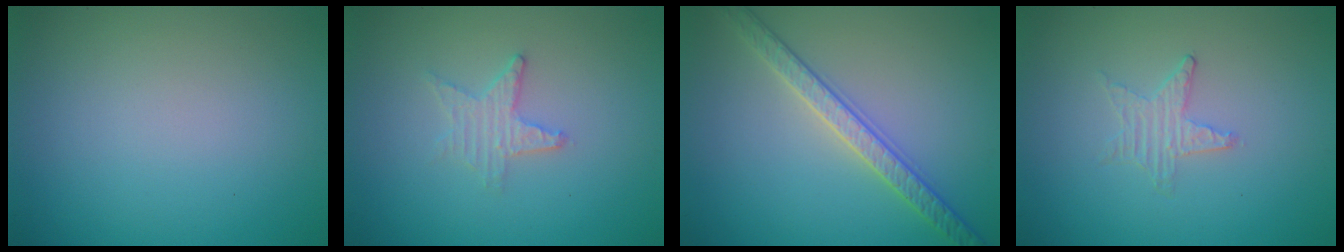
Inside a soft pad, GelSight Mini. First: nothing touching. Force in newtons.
{"total": 2.1, "press": 2.0, "slide": 0.4}
{"total": 3.3, "press": 3.3, "slide": 0.3}
{"total": 0.5, "press": 0.5, "slide": 0.1}